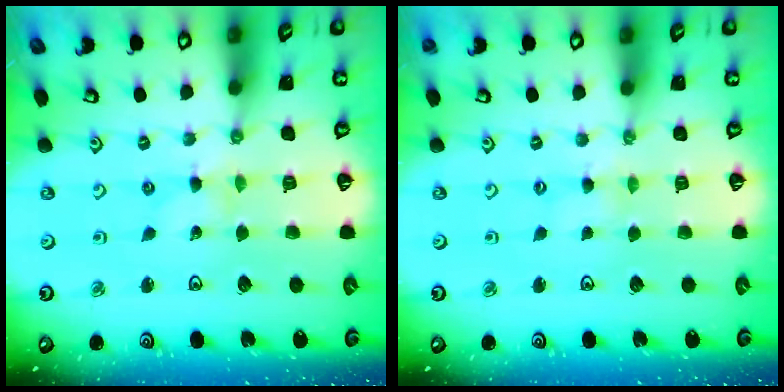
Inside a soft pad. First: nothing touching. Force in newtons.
{"total": 2.0, "press": 2.0, "slide": 0.4}